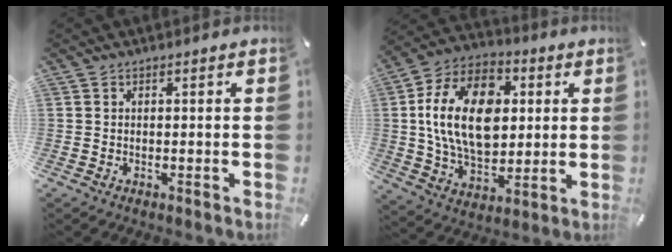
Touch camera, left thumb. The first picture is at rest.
{"total": 19.8, "force": [2.3, 13.7, 14.2], "torque": [-0.278, 0.013, 0.036]}